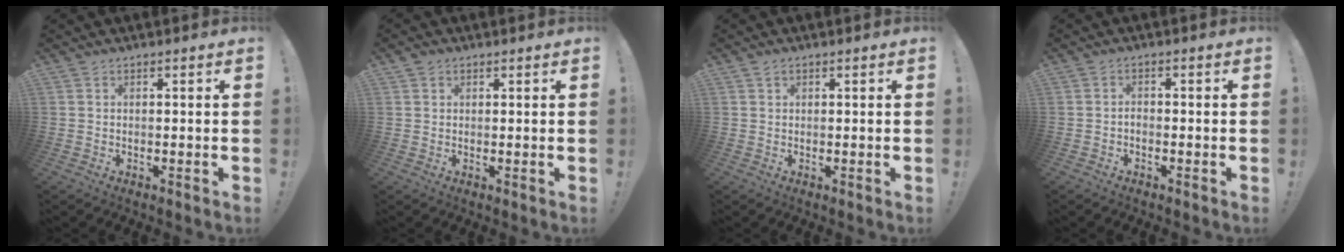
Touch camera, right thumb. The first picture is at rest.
{"total": 1.6, "force": [0.9, 1.3, 0.3], "torque": [0.006, -0.003, 0.015]}
{"total": 1.1, "force": [0.8, 0.7, 0.2], "torque": [0.000, -0.001, 0.015]}
{"total": 1.0, "force": [-0.8, 0.6, 0.3], "torque": [-0.004, 0.003, -0.015]}